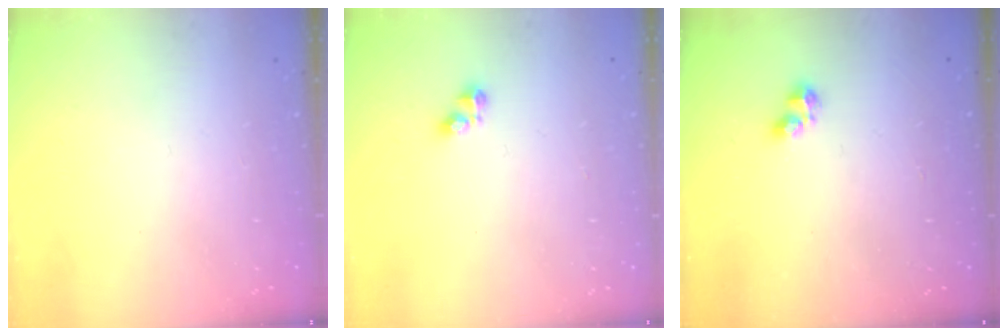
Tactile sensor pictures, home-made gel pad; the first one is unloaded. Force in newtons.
{"total": 3.5, "press": 3.4, "slide": 0.6}
{"total": 1.8, "press": 1.7, "slide": 0.5}